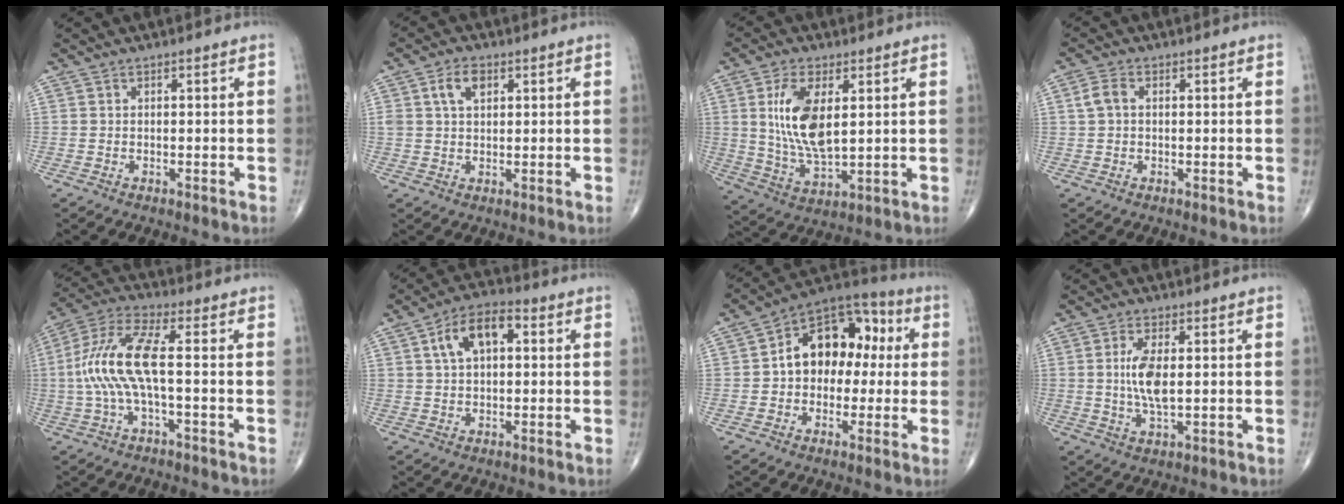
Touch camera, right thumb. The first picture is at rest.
{"total": 4.7, "force": [1.8, 2.8, 3.3], "torque": [-0.053, 0.001, 0.034]}
{"total": 12.4, "force": [2.8, 5.7, 10.7], "torque": [-0.208, -0.020, 0.061]}
{"total": 3.0, "force": [0.5, 2.1, 2.2], "torque": [-0.048, 0.010, 0.008]}
{"total": 12.0, "force": [-0.8, 3.2, 11.6], "torque": [-0.273, 0.036, -0.018]}
{"total": 9.1, "force": [2.4, 5.0, 7.3], "torque": [-0.123, 0.020, 0.034]}
{"total": 15.4, "force": [1.5, 10.6, 11.0], "torque": [-0.120, 0.042, 0.010]}
{"total": 7.0, "force": [0.6, 2.7, 6.4], "torque": [-0.132, -0.010, 0.012]}